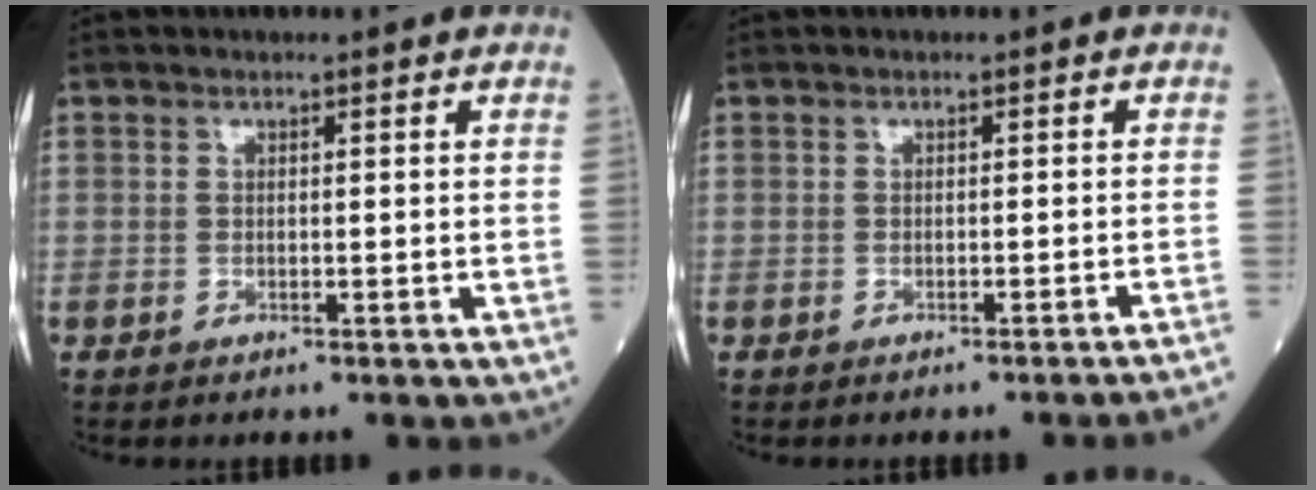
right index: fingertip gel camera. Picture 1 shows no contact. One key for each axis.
{"total": 5.3, "fx": -4.8, "fy": -1.5, "fz": 1.7, "tx": -0.008, "ty": -0.014, "tz": -0.052}